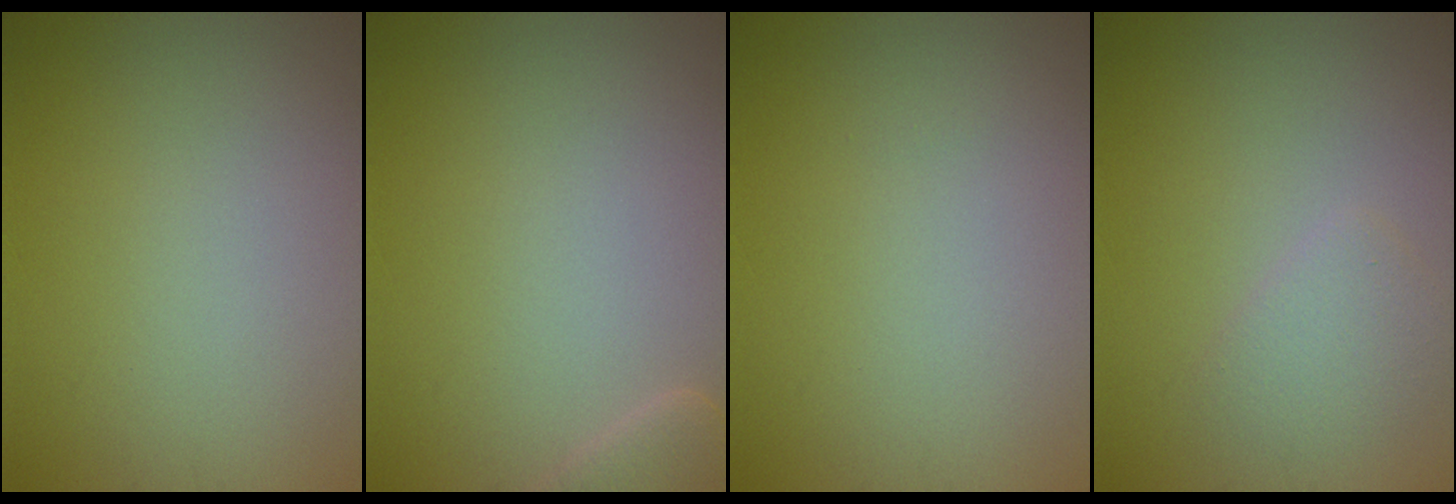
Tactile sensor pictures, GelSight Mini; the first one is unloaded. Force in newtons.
{"total": 1.6, "press": 1.6, "slide": 0.2}
{"total": 0.0}
{"total": 1.8, "press": 1.8, "slide": 0.2}